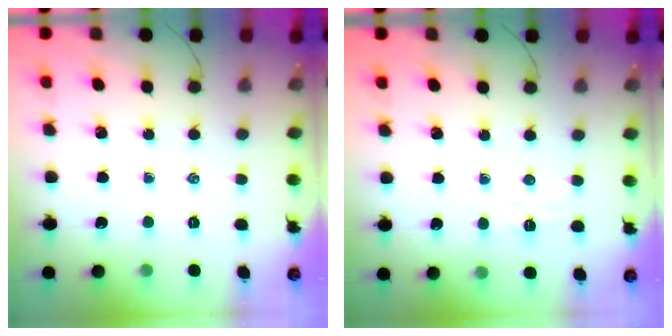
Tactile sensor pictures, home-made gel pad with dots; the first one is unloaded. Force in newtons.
{"total": 4.2, "press": 4.1, "slide": 0.8}